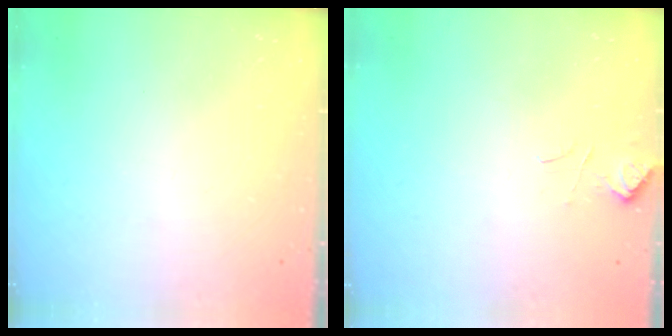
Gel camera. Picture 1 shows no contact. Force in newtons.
{"total": 2.5, "press": 2.5, "slide": 0.5}